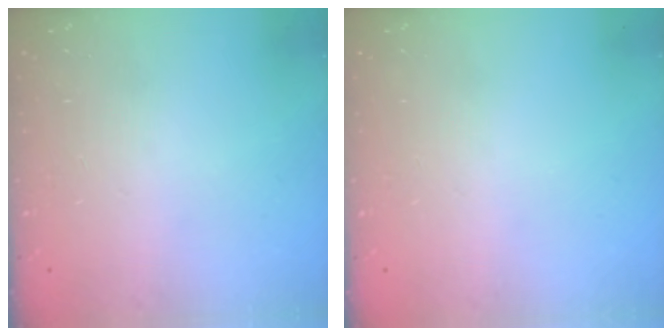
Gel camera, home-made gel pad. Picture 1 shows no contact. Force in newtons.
{"total": 0.0}